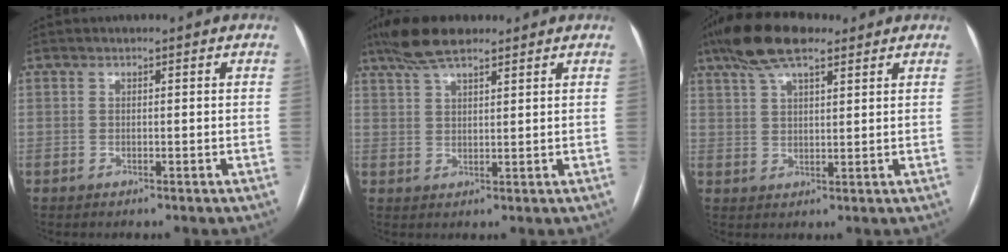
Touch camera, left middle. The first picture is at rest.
{"total": 7.4, "force": [5.7, 1.8, 4.3], "torque": [-0.088, 0.025, 0.104]}
{"total": 9.7, "force": [6.9, 2.8, 6.2], "torque": [-0.122, 0.029, 0.121]}